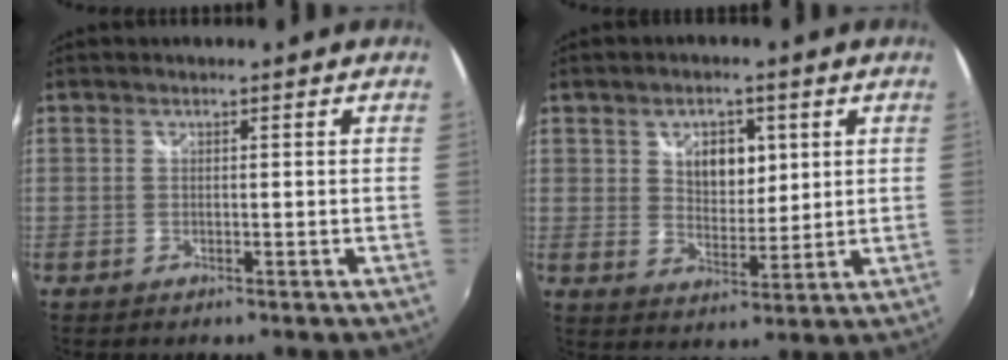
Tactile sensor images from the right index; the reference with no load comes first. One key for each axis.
{"total": 7.1, "fx": 2.7, "fy": 4.6, "fz": 4.8, "tx": -0.072, "ty": 0.007, "tz": 0.049}